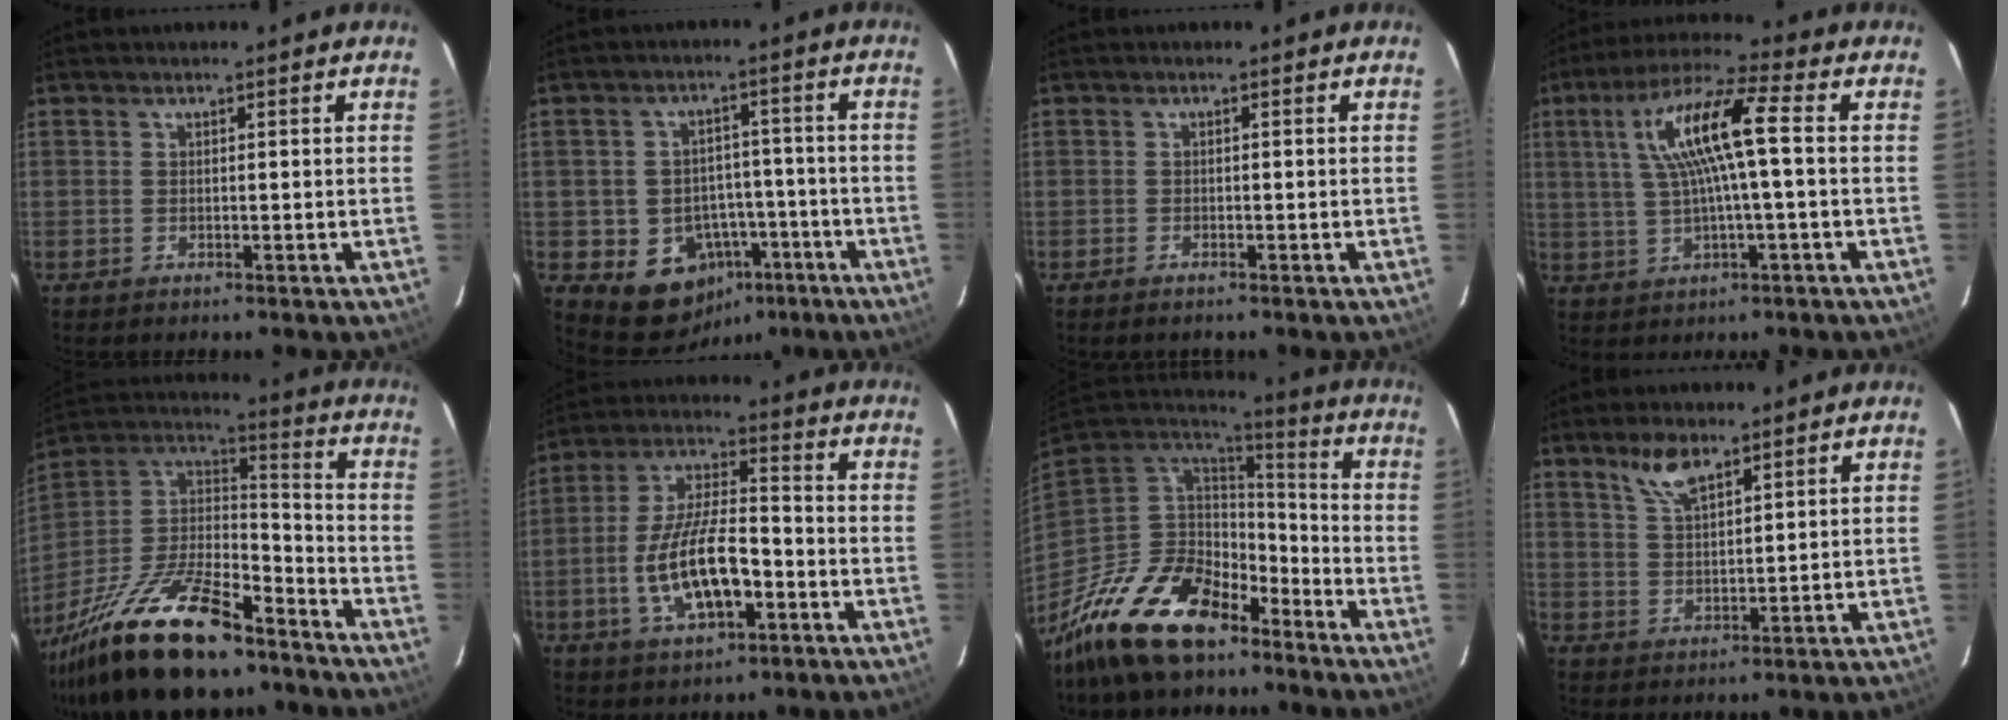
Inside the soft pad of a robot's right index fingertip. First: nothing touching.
{"total": 10.8, "force": [-4.8, 9.0, 3.5], "torque": [-0.078, 0.037, -0.038]}
{"total": 1.0, "force": [-0.9, 0.3, 0.4], "torque": [-0.012, -0.002, -0.019]}
{"total": 11.9, "force": [1.8, 1.4, 11.7], "torque": [-0.223, 0.019, 0.036]}
{"total": 28.9, "force": [-19.9, 10.7, 18.0], "torque": [-0.363, -0.016, -0.326]}
{"total": 14.3, "force": [-4.5, 5.3, 12.5], "torque": [-0.251, -0.001, -0.076]}
{"total": 18.5, "force": [-12.3, 9.3, 10.2], "torque": [-0.214, -0.013, -0.215]}
{"total": 5.6, "force": [4.0, 2.0, 3.5], "torque": [-0.065, 0.003, 0.081]}